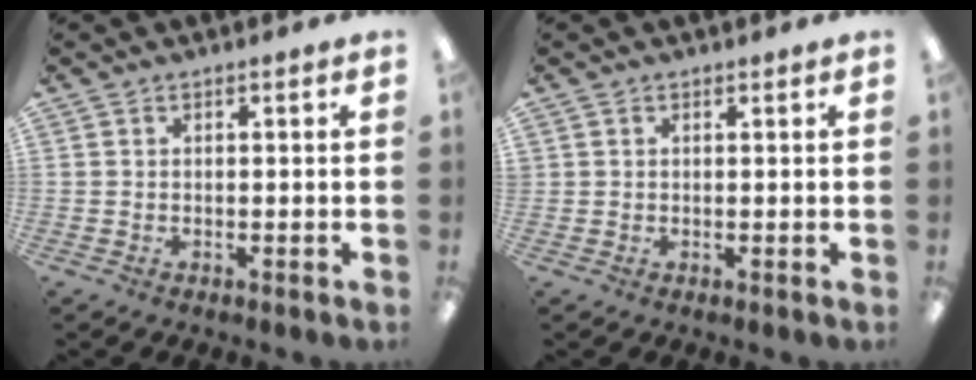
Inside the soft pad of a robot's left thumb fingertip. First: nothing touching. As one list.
[{"total": 0.7, "force": [0.4, 0.5, -0.1], "torque": [0.004, 0.002, 0.008]}]